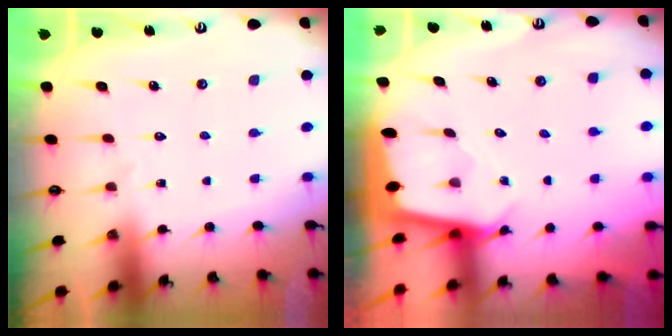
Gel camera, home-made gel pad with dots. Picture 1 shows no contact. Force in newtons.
{"total": 2.4, "press": 2.4, "slide": 0.2}